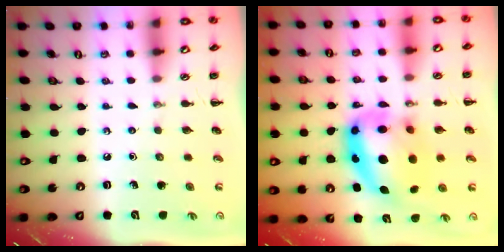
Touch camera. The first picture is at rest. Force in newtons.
{"total": 14.9, "press": 14.4, "slide": 3.7}